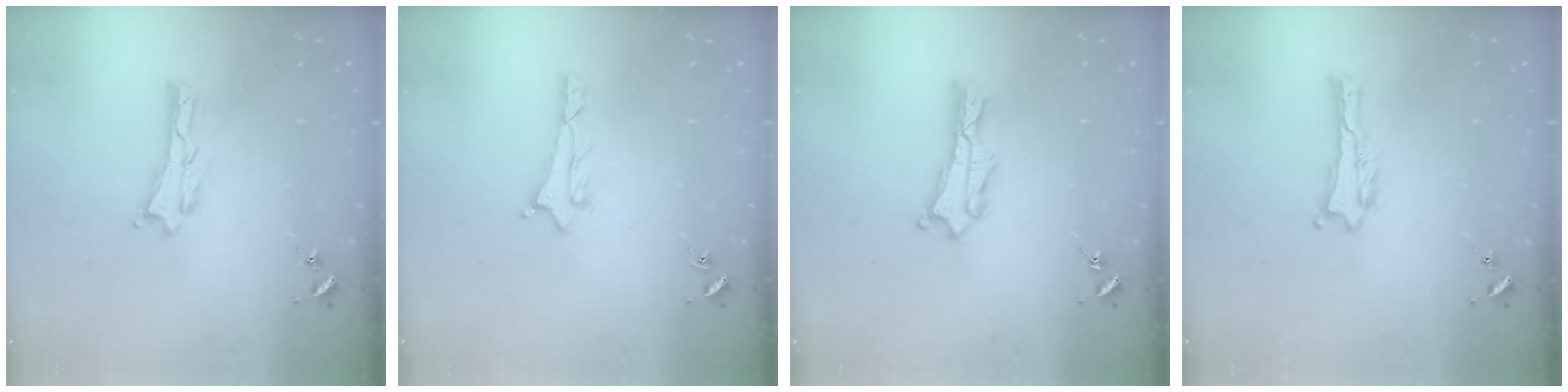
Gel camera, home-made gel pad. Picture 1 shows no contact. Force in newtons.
{"total": 0.9, "press": 0.8, "slide": 0.1}
{"total": 1.2, "press": 1.2, "slide": 0.2}
{"total": 0.0}